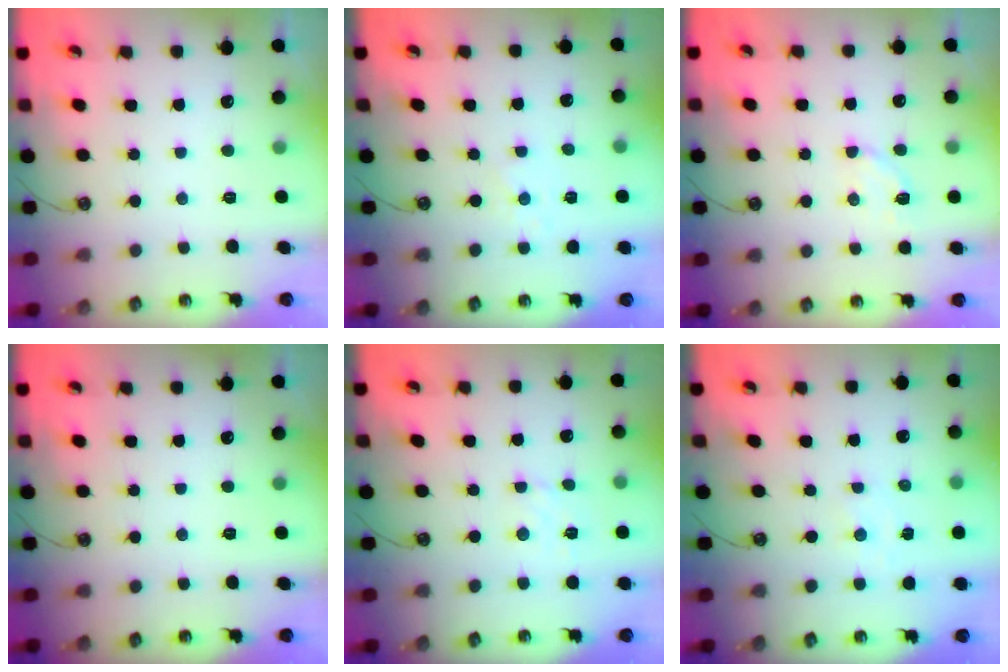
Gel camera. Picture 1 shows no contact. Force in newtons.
{"total": 2.8, "press": 2.8, "slide": 0.3}
{"total": 4.7, "press": 4.7, "slide": 0.7}
{"total": 0.0}
{"total": 2.5, "press": 2.4, "slide": 0.4}
{"total": 1.8, "press": 1.7, "slide": 0.3}